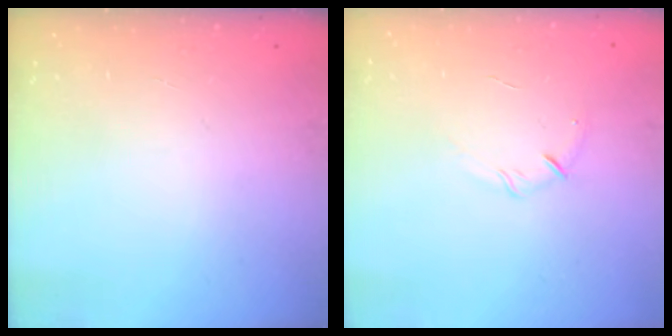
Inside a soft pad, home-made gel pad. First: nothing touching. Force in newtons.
{"total": 4.7, "press": 4.5, "slide": 1.4}